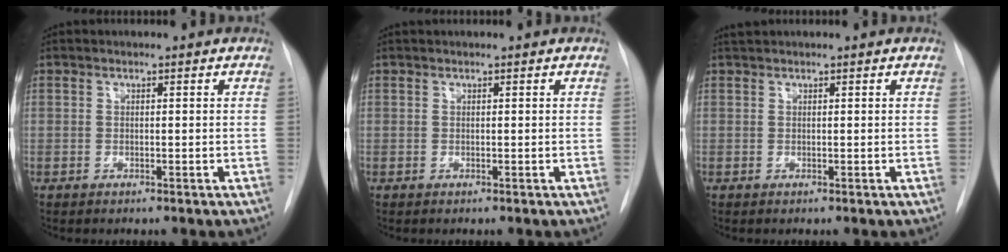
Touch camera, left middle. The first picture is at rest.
{"total": 0.6, "force": [0.6, -0.1, 0.2], "torque": [-0.007, 0.016, 0.014]}
{"total": 0.8, "force": [0.8, -0.1, 0.2], "torque": [-0.010, 0.011, 0.020]}